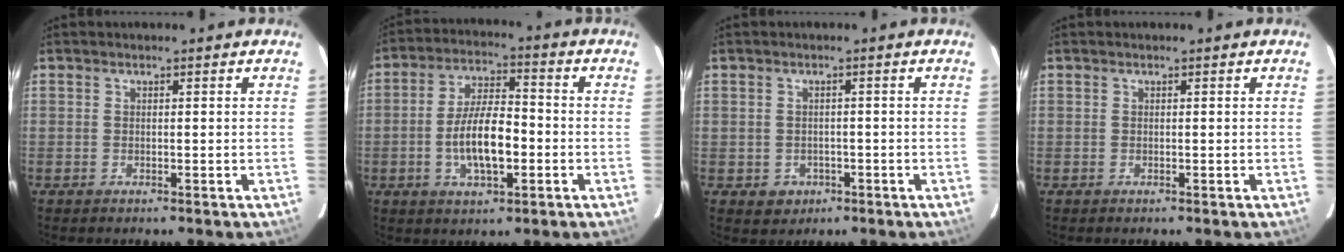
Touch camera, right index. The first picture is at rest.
{"total": 10.3, "force": [-2.5, 4.0, 9.2], "torque": [-0.179, 0.002, -0.041]}
{"total": 3.5, "force": [-1.0, 3.3, 0.6], "torque": [-0.018, 0.004, -0.006]}
{"total": 0.0}